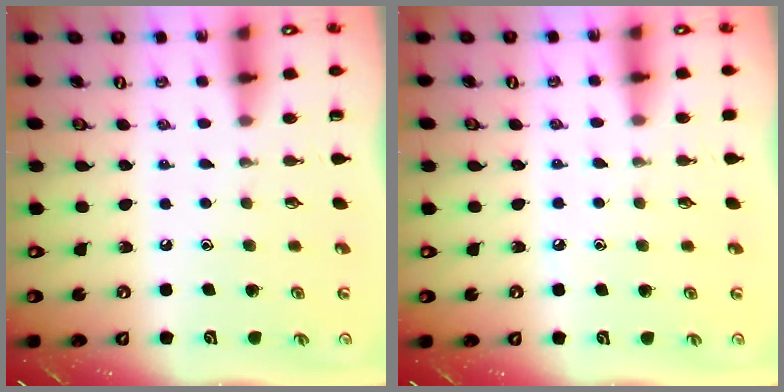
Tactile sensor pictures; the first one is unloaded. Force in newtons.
{"total": 3.5, "press": 3.5, "slide": 0.6}